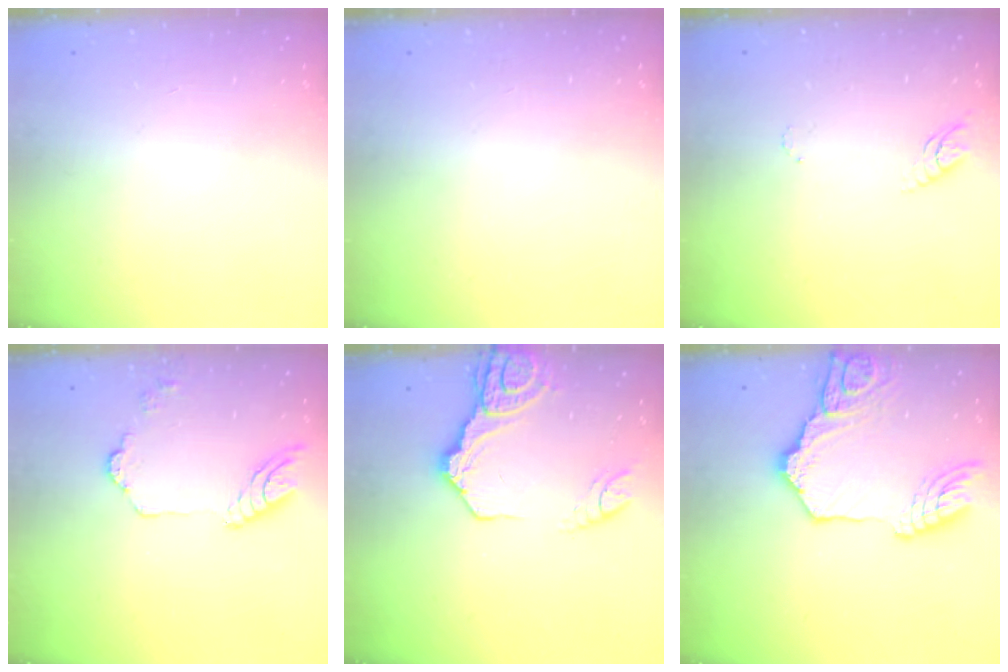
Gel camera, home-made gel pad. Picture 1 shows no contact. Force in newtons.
{"total": 0.0}
{"total": 3.6, "press": 3.6, "slide": 0.3}
{"total": 12.7, "press": 12.6, "slide": 1.0}
{"total": 15.1, "press": 15.0, "slide": 1.8}
{"total": 20.0, "press": 19.8, "slide": 2.6}